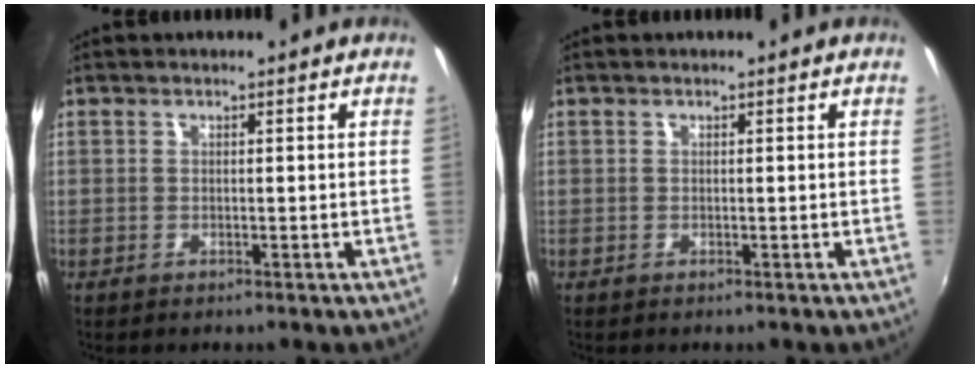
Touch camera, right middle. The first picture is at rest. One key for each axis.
{"total": 0.0}